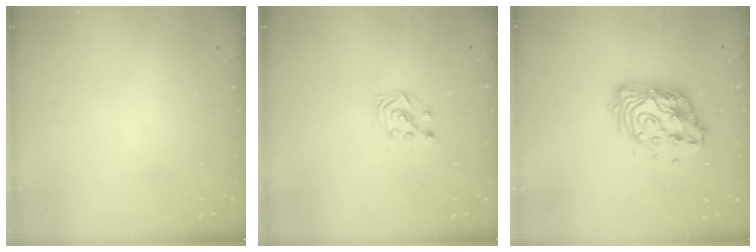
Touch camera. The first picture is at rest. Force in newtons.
{"total": 2.7, "press": 2.7, "slide": 0.3}
{"total": 12.4, "press": 12.3, "slide": 1.1}